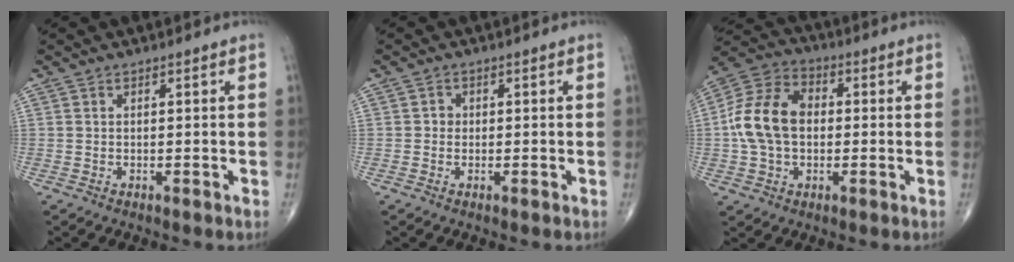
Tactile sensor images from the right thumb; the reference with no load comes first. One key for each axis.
{"total": 1.2, "fx": -0.1, "fy": 1.2, "fz": 0.4, "tx": 0.002, "ty": 0.005, "tz": -0.004}
{"total": 13.3, "fx": 0.0, "fy": 9.4, "fz": 9.4, "tx": -0.173, "ty": 0.032, "tz": -0.007}